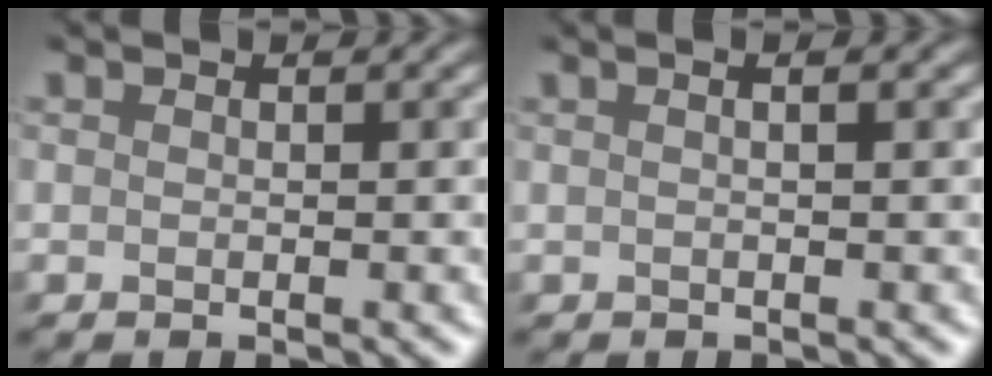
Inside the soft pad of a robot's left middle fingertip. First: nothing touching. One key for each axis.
{"total": 2.0, "fx": 0.8, "fy": 0.8, "fz": 1.6, "tx": -0.009, "ty": 0.004, "tz": -0.007}